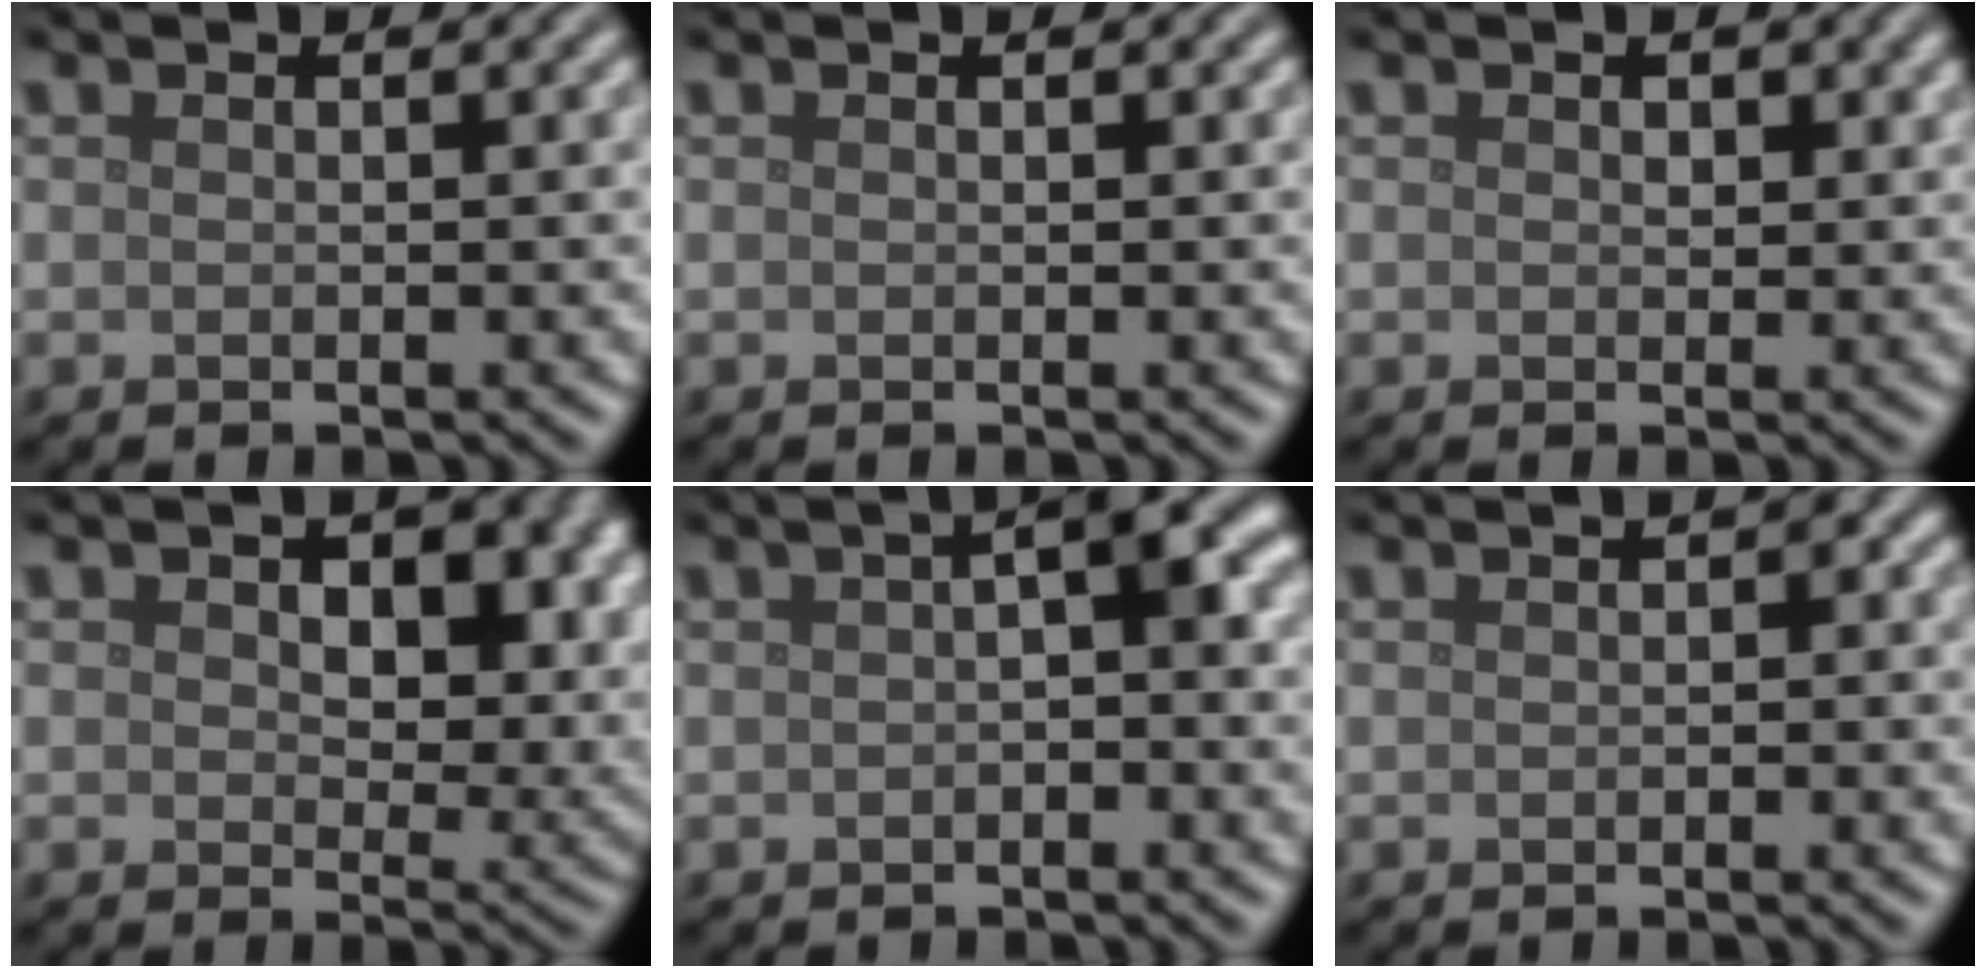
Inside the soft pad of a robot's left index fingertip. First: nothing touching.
{"total": 0.0}
{"total": 1.1, "force": [0.5, 0.8, 0.5], "torque": [-0.005, -0.003, 0.006]}
{"total": 8.9, "force": [2.4, 5.5, 6.6], "torque": [-0.081, -0.015, 0.035]}
{"total": 3.6, "force": [0.4, 0.8, 3.5], "torque": [-0.049, 0.016, 0.002]}
{"total": 1.2, "force": [0.0, 0.7, 1.0], "torque": [-0.011, 0.001, 0.000]}